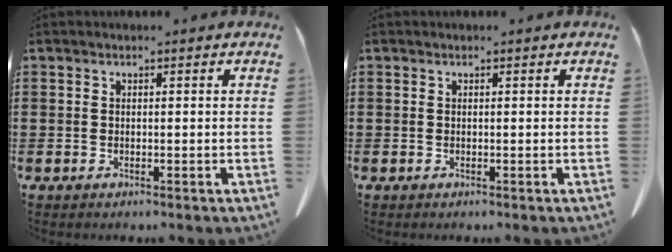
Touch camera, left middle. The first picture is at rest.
{"total": 0.0}